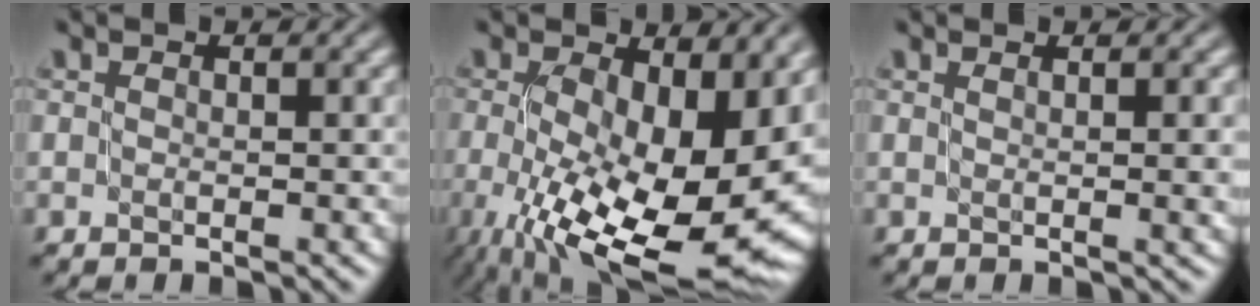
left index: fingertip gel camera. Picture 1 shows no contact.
{"total": 16.2, "force": [-3.2, 8.2, 13.6], "torque": [-0.207, -0.030, -0.032]}
{"total": 2.0, "force": [0.3, 0.6, 1.9], "torque": [-0.019, 0.004, 0.005]}